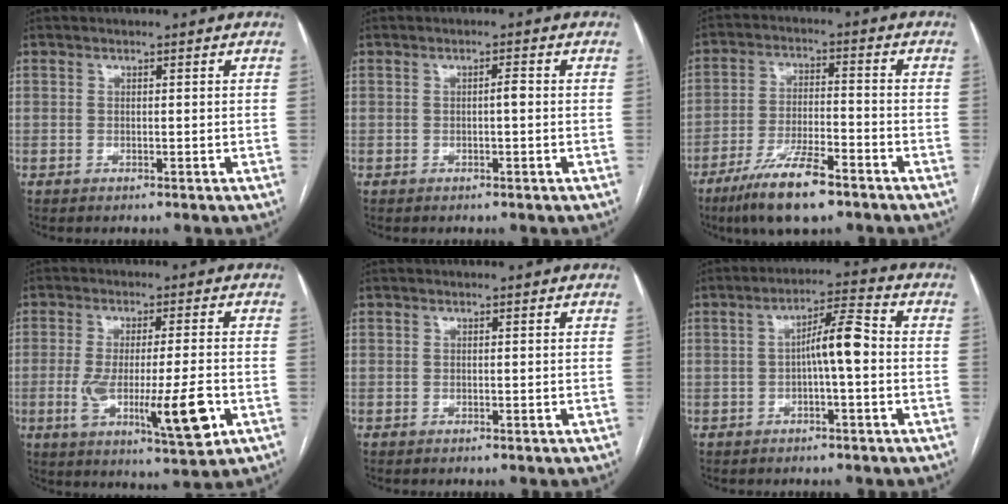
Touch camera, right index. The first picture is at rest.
{"total": 1.2, "force": [-0.2, 0.1, 1.2], "torque": [-0.018, 0.002, -0.002]}
{"total": 11.3, "force": [-7.6, 2.3, 8.1], "torque": [-0.153, -0.016, -0.133]}
{"total": 12.9, "force": [-3.5, 1.6, 12.3], "torque": [-0.210, -0.022, -0.051]}
{"total": 0.0}
{"total": 6.1, "force": [-0.6, 0.6, 6.1], "torque": [-0.100, 0.019, -0.009]}